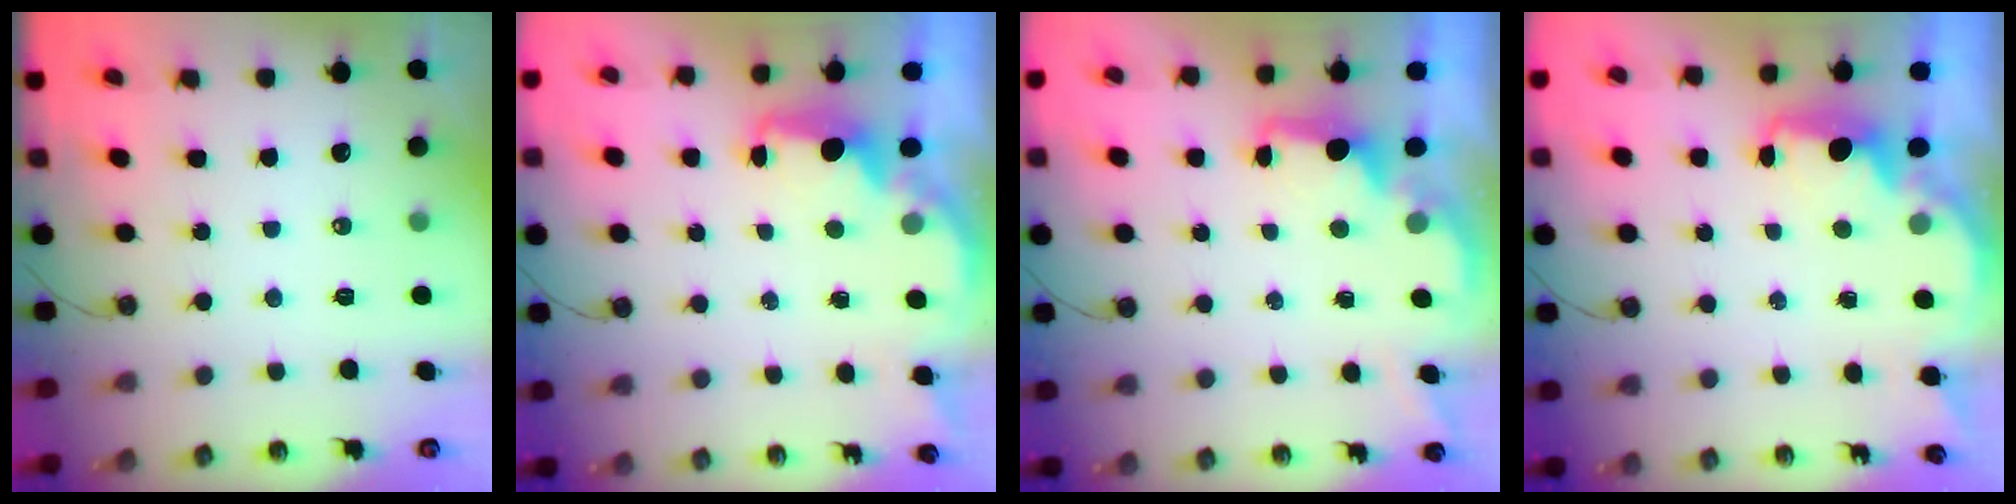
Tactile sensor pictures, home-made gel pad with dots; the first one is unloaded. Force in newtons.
{"total": 2.8, "press": 2.6, "slide": 0.9}
{"total": 1.9, "press": 1.7, "slide": 0.8}
{"total": 2.5, "press": 2.4, "slide": 0.8}